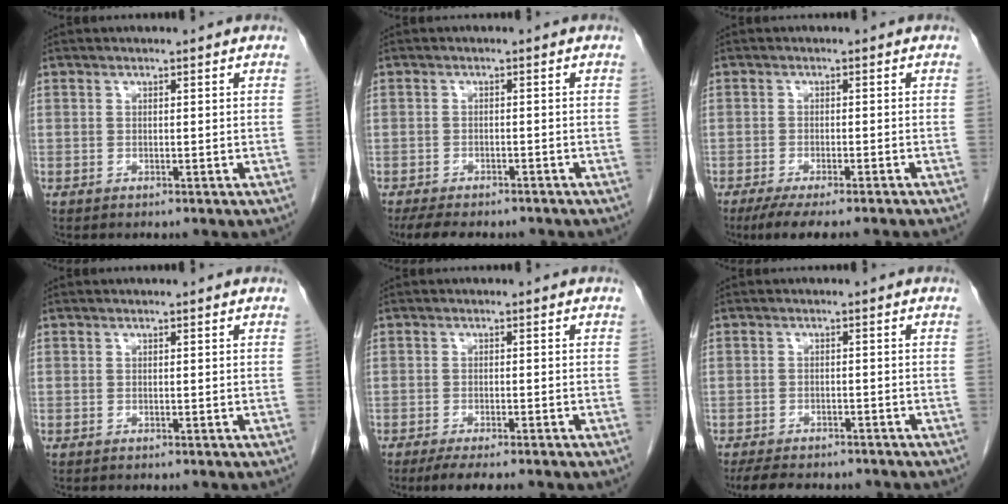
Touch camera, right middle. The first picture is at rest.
{"total": 9.5, "force": [-8.1, 3.0, 3.9], "torque": [-0.065, -0.005, -0.112]}
{"total": 7.9, "force": [-6.5, 0.1, 4.4], "torque": [-0.053, -0.015, -0.098]}
{"total": 0.0}
{"total": 4.4, "force": [-3.4, 0.2, 2.8], "torque": [-0.038, -0.009, -0.051]}
{"total": 9.3, "force": [-7.9, 3.1, 3.8], "torque": [-0.062, -0.004, -0.108]}